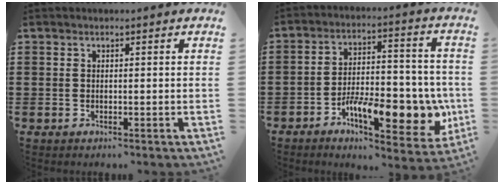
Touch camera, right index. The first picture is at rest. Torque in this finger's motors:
{"motor_torque": [2.14, 0.00, 1.05, 0.21]}